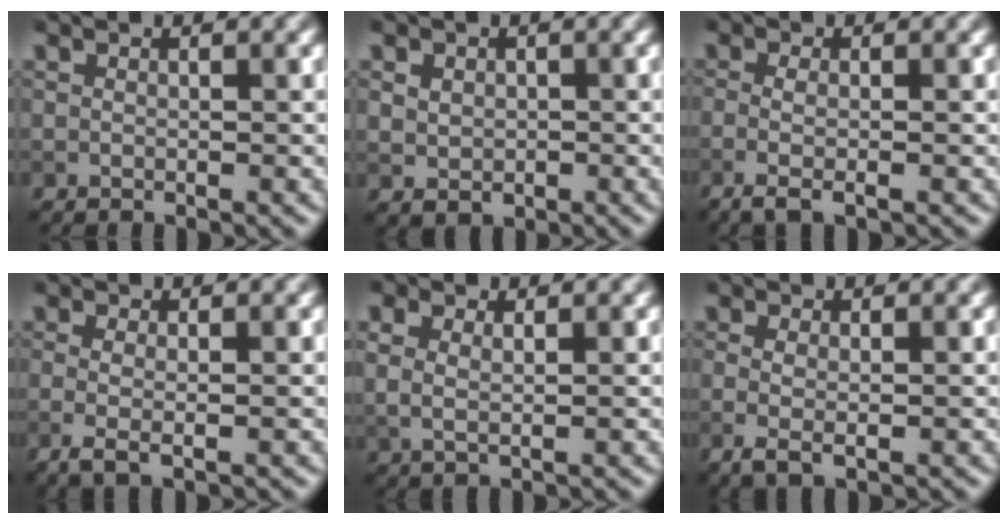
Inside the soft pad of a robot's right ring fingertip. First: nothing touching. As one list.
[{"total": 2.1, "force": [0.3, 1.8, 1.0], "torque": [-0.018, -0.003, 0.008]}, {"total": 2.9, "force": [-0.9, 1.0, 2.6], "torque": [-0.039, -0.009, -0.023]}, {"total": 2.5, "force": [-0.4, 0.8, 2.3], "torque": [-0.043, -0.006, -0.010]}, {"total": 2.1, "force": [0.9, 1.0, 1.6], "torque": [-0.031, 0.001, 0.008]}, {"total": 2.1, "force": [-0.3, 0.6, 1.9], "torque": [-0.039, -0.006, -0.006]}]